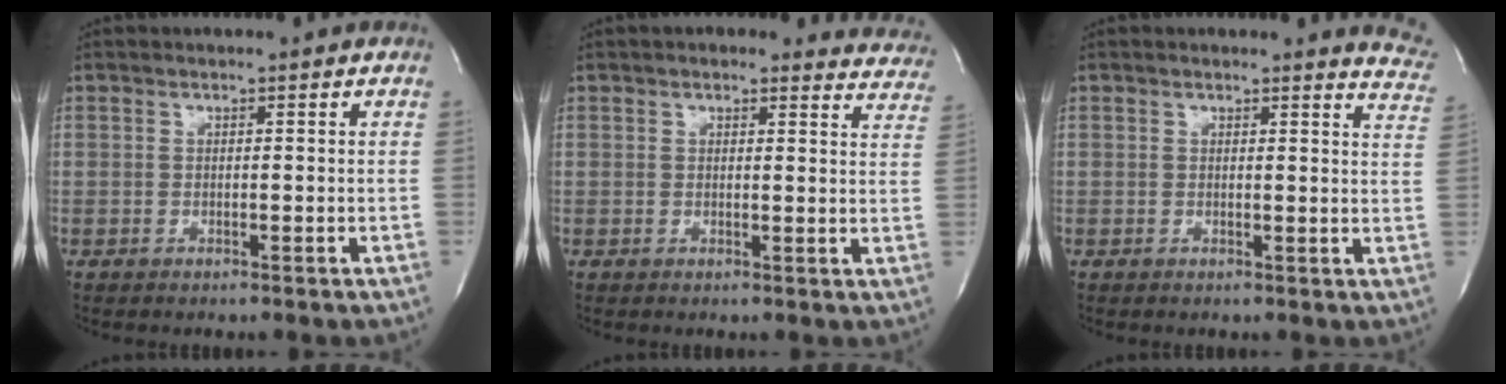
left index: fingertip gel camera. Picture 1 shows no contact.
{"total": 10.8, "force": [10.0, 3.3, 2.6], "torque": [0.012, -0.011, 0.076]}
{"total": 6.0, "force": [5.9, 0.7, 0.4], "torque": [0.014, -0.050, 0.028]}